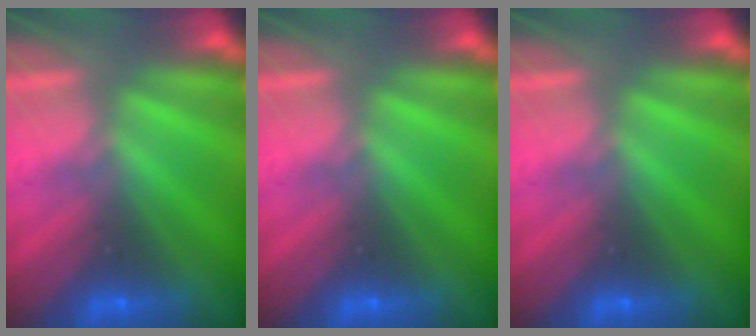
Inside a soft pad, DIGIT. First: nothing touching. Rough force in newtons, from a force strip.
{"total": 0.0}
{"total": 0.0}